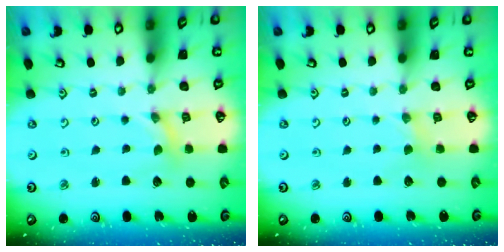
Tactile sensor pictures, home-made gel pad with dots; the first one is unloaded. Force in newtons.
{"total": 1.7, "press": 1.6, "slide": 0.4}